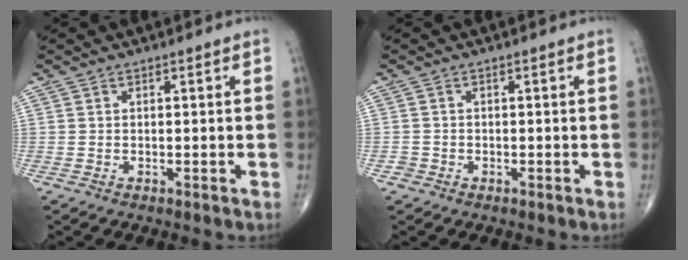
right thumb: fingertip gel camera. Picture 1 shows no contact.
{"total": 1.0, "force": [-0.6, 0.9, -0.1], "torque": [0.008, 0.005, -0.016]}